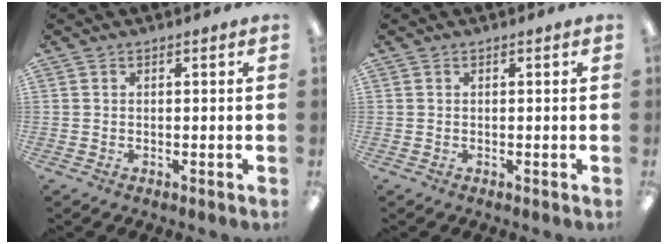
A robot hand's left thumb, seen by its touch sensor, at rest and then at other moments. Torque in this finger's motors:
{"motor_torque": [0.00, 0.00, -0.07, -0.06, 0.00]}